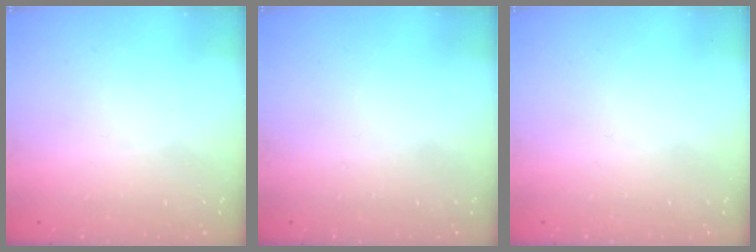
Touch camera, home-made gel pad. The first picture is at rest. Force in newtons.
{"total": 1.8, "press": 1.8, "slide": 0.1}
{"total": 1.6, "press": 1.6, "slide": 0.1}